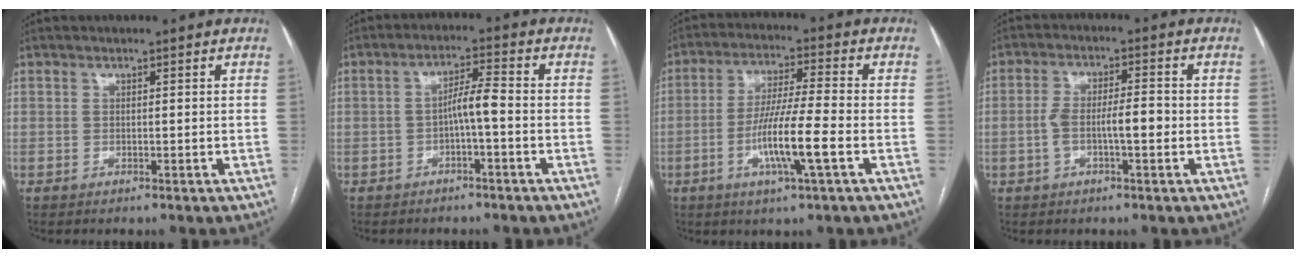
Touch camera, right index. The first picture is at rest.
{"total": 4.1, "force": [-1.2, 0.2, 3.9], "torque": [-0.066, 0.013, -0.019]}
{"total": 10.0, "force": [-3.2, 0.0, 9.5], "torque": [-0.182, -0.007, -0.063]}
{"total": 5.9, "force": [-1.3, 1.3, 5.6], "torque": [-0.107, 0.018, -0.020]}